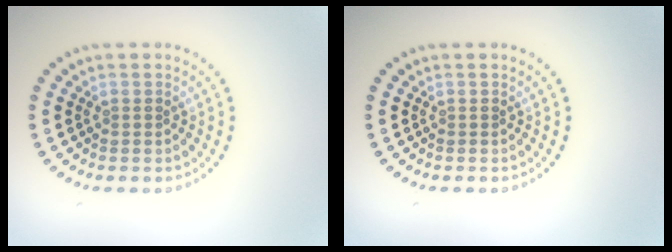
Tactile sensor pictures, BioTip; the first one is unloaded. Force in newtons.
{"total": 0.0}